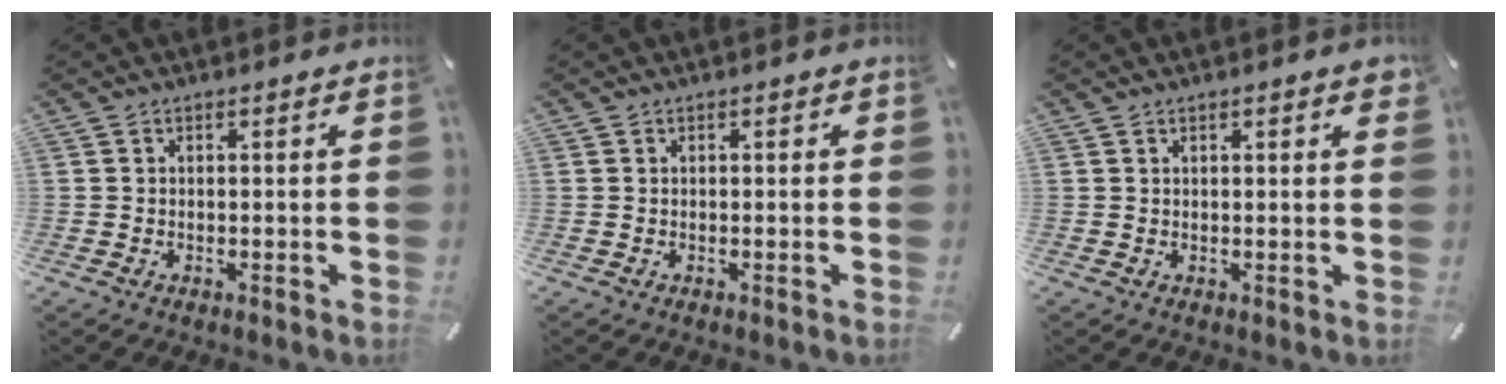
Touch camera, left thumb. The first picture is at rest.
{"total": 0.0}
{"total": 1.7, "force": [0.8, 0.4, 1.4], "torque": [-0.029, 0.003, 0.014]}